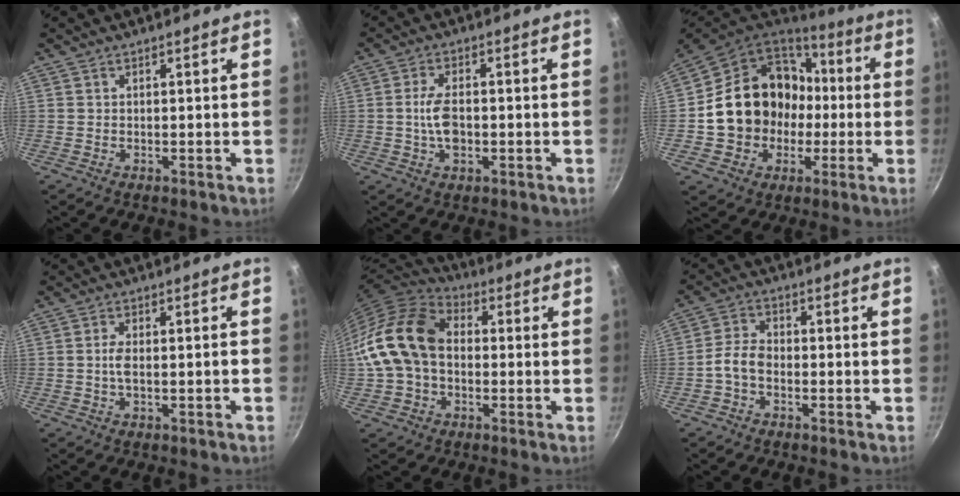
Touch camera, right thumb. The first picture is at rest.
{"total": 6.0, "force": [-0.7, 3.1, 5.0], "torque": [-0.093, 0.006, -0.017]}
{"total": 20.8, "force": [-0.4, 17.5, 11.3], "torque": [-0.173, 0.051, 0.008]}
{"total": 3.3, "force": [-0.7, 1.3, 3.0], "torque": [-0.061, 0.012, -0.015]}
{"total": 16.8, "force": [-0.2, 12.3, 11.4], "torque": [-0.201, 0.040, -0.017]}
{"total": 4.3, "force": [-1.8, 2.7, 2.9], "torque": [-0.057, 0.028, -0.045]}